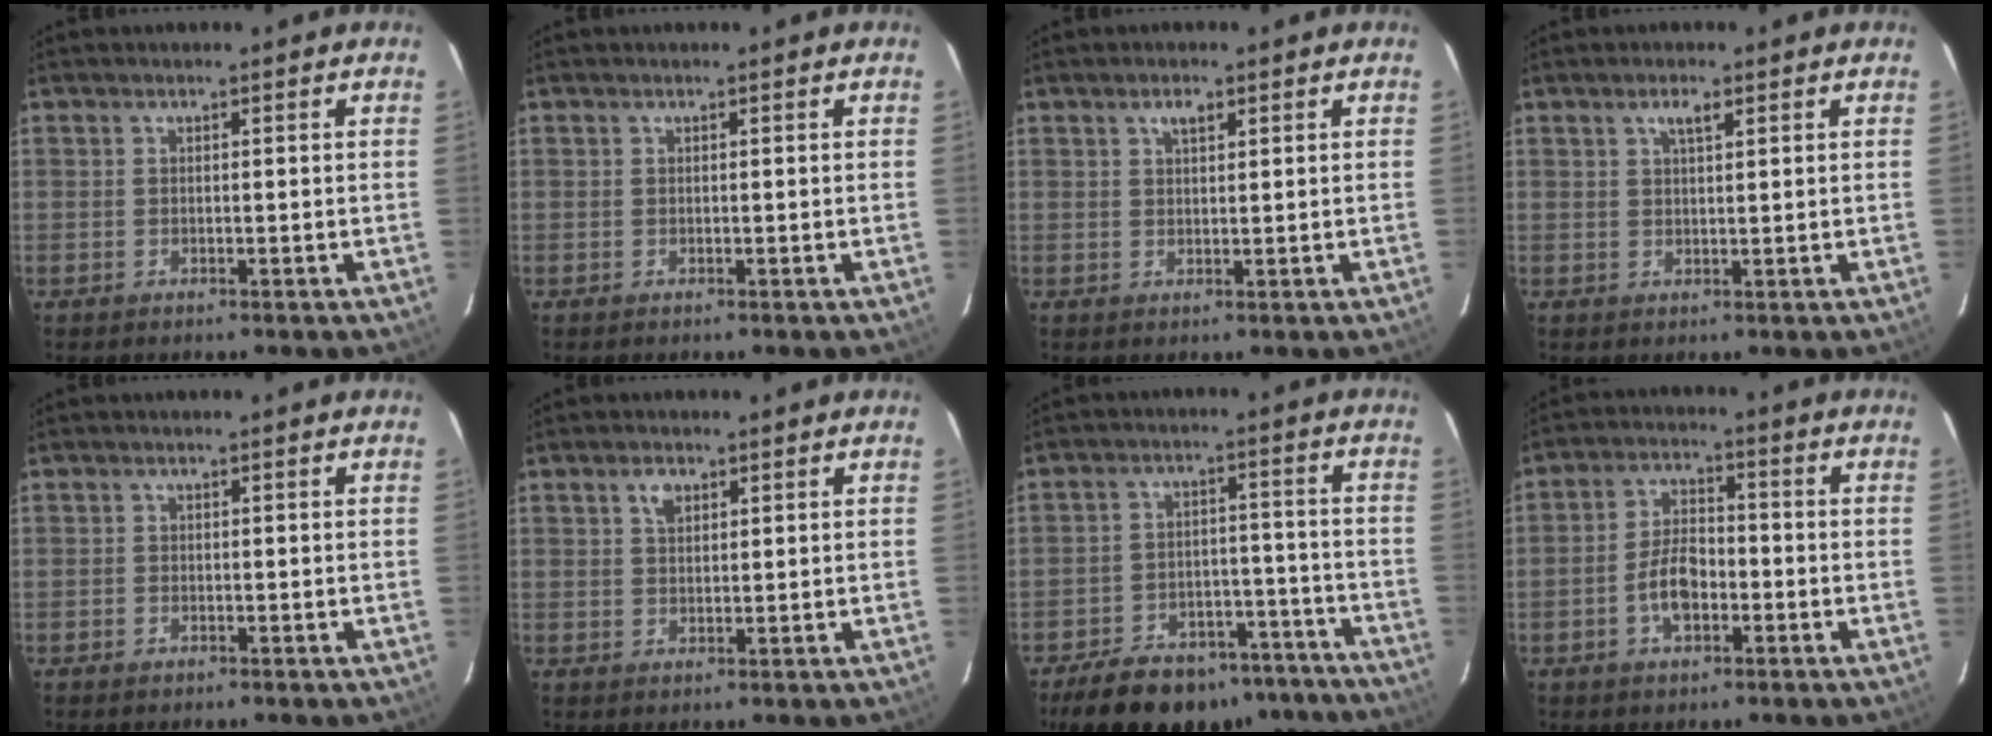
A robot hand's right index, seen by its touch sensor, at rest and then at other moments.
{"total": 0.0}
{"total": 2.1, "force": [1.2, 0.9, 1.5], "torque": [-0.025, 0.006, 0.020]}
{"total": 2.3, "force": [1.3, 0.7, 1.8], "torque": [-0.031, 0.005, 0.022]}
{"total": 0.9, "force": [-0.6, 0.7, 0.1], "torque": [-0.003, 0.002, -0.011]}
{"total": 2.7, "force": [1.3, 1.7, 1.6], "torque": [-0.027, 0.008, 0.024]}
{"total": 21.2, "force": [-17.1, 9.7, 7.9], "torque": [-0.158, 0.040, -0.215]}
{"total": 7.2, "force": [-2.5, 3.9, 5.5], "torque": [-0.108, 0.013, -0.041]}